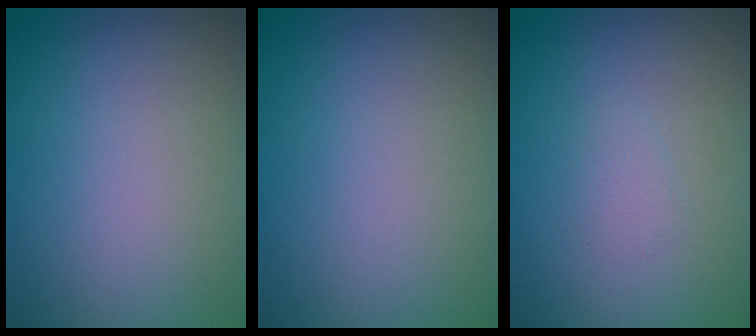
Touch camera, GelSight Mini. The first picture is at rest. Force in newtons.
{"total": 0.0}
{"total": 0.9, "press": 0.9, "slide": 0.0}